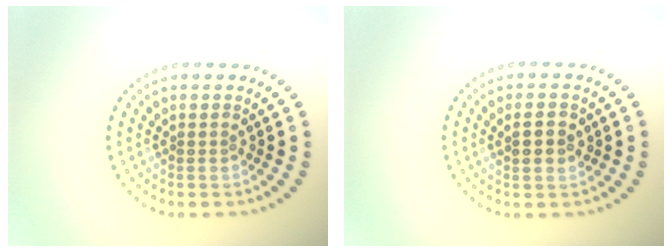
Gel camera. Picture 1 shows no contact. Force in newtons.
{"total": 2.4, "press": 2.4, "slide": 0.2}